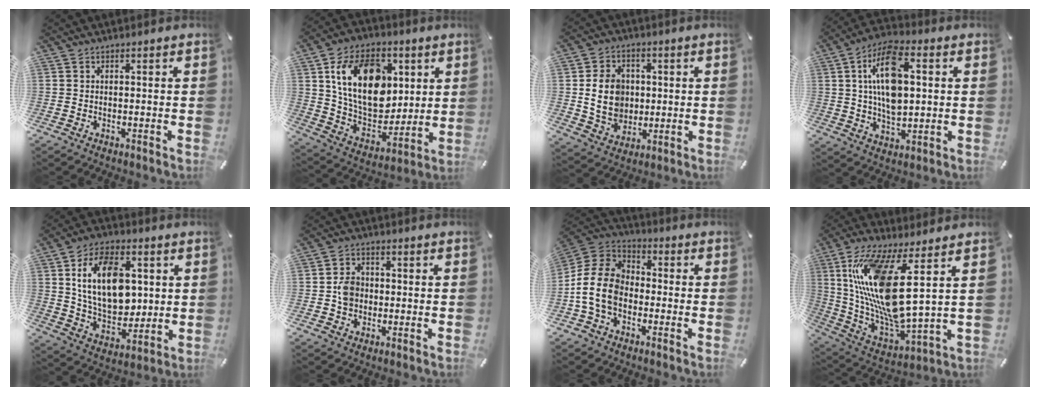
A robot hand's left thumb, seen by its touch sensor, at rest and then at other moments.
{"total": 19.9, "force": [5.6, 14.3, 12.7], "torque": [-0.227, -0.005, 0.104]}
{"total": 10.6, "force": [0.8, 9.1, 5.5], "torque": [-0.114, 0.004, 0.014]}
{"total": 14.3, "force": [2.6, 7.8, 11.6], "torque": [-0.228, 0.000, 0.041]}
{"total": 16.5, "force": [3.8, 11.0, 11.8], "torque": [-0.217, 0.002, 0.067]}
{"total": 5.0, "force": [-0.7, 4.4, 2.4], "torque": [-0.045, 0.012, -0.010]}
{"total": 11.9, "force": [-3.4, 9.0, 6.9], "torque": [-0.170, 0.021, -0.066]}
{"total": 19.6, "force": [7.6, 5.2, 17.3], "torque": [-0.386, -0.056, 0.116]}